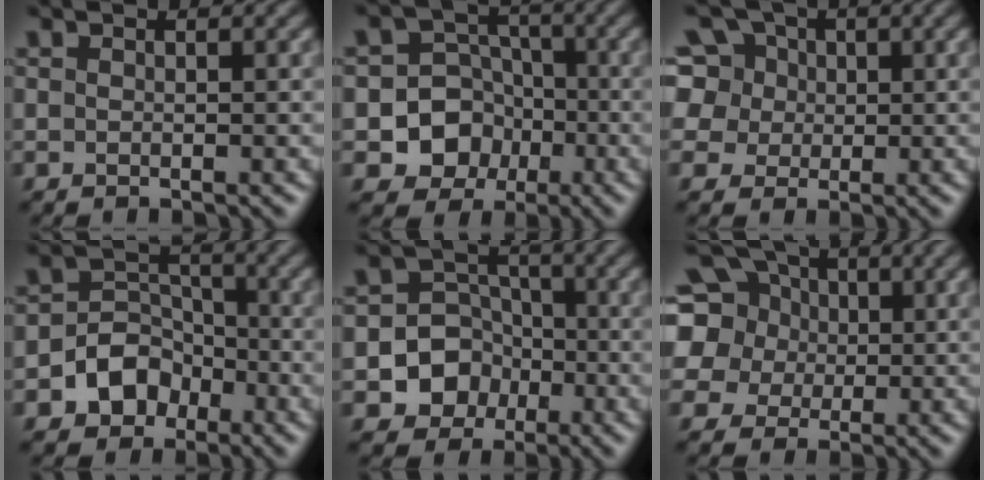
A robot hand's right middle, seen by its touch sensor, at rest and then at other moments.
{"total": 6.9, "force": [-2.3, 6.2, 1.9], "torque": [-0.013, 0.009, -0.066]}
{"total": 10.4, "force": [4.8, 8.3, 4.0], "torque": [-0.113, 0.033, 0.071]}
{"total": 4.4, "force": [-2.3, 3.4, 1.5], "torque": [-0.007, 0.004, -0.047]}
{"total": 6.4, "force": [-2.5, 5.7, 1.4], "torque": [-0.005, 0.009, -0.065]}
{"total": 10.1, "force": [3.6, 8.5, 4.0], "torque": [-0.111, 0.031, 0.056]}